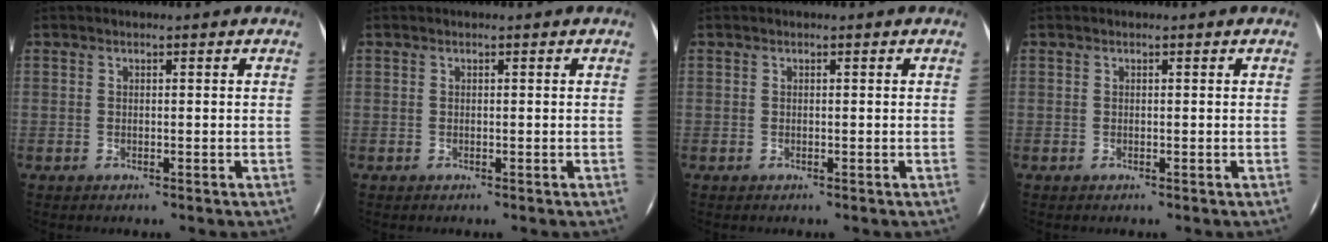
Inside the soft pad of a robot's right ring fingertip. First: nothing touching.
{"total": 0.0}
{"total": 0.0}
{"total": 0.0}